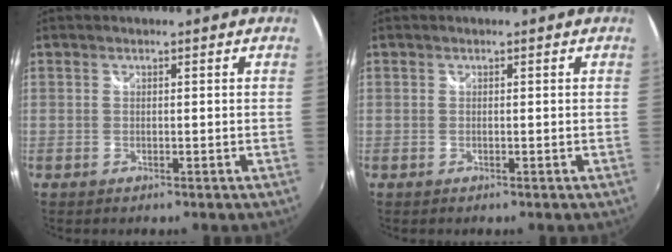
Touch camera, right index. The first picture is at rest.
{"total": 0.0}